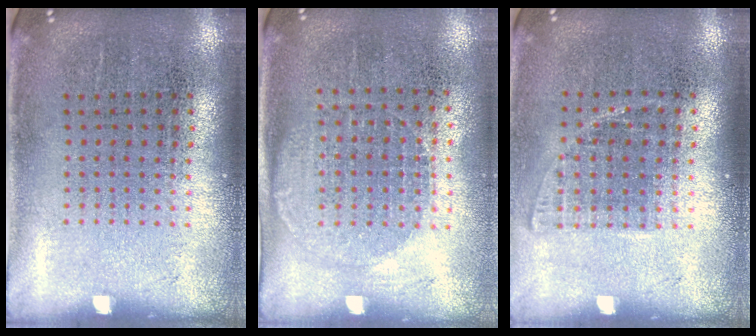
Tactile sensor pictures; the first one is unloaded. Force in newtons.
{"total": 1.2, "press": 1.1, "slide": 0.6}
{"total": 1.0, "press": 0.9, "slide": 0.5}